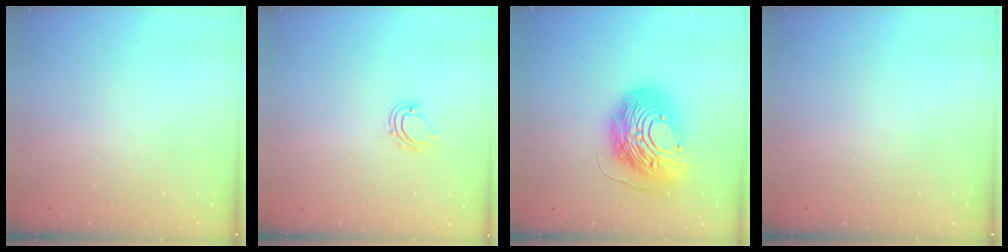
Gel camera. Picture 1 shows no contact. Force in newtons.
{"total": 6.3, "press": 6.3, "slide": 0.4}
{"total": 18.2, "press": 18.1, "slide": 1.7}
{"total": 0.0}